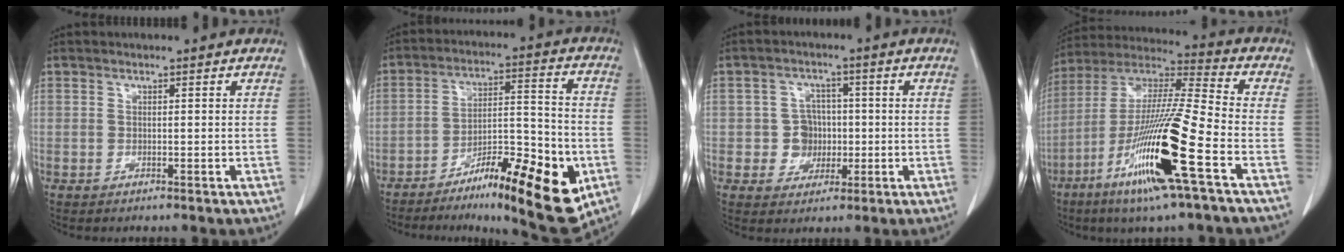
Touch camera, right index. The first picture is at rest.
{"total": 17.9, "force": [-9.1, 3.8, 15.0], "torque": [-0.209, 0.009, -0.134]}
{"total": 4.8, "force": [-0.5, 4.7, 1.2], "torque": [-0.015, 0.014, -0.004]}
{"total": 19.9, "force": [-8.0, 0.0, 18.2], "torque": [-0.379, -0.034, -0.159]}